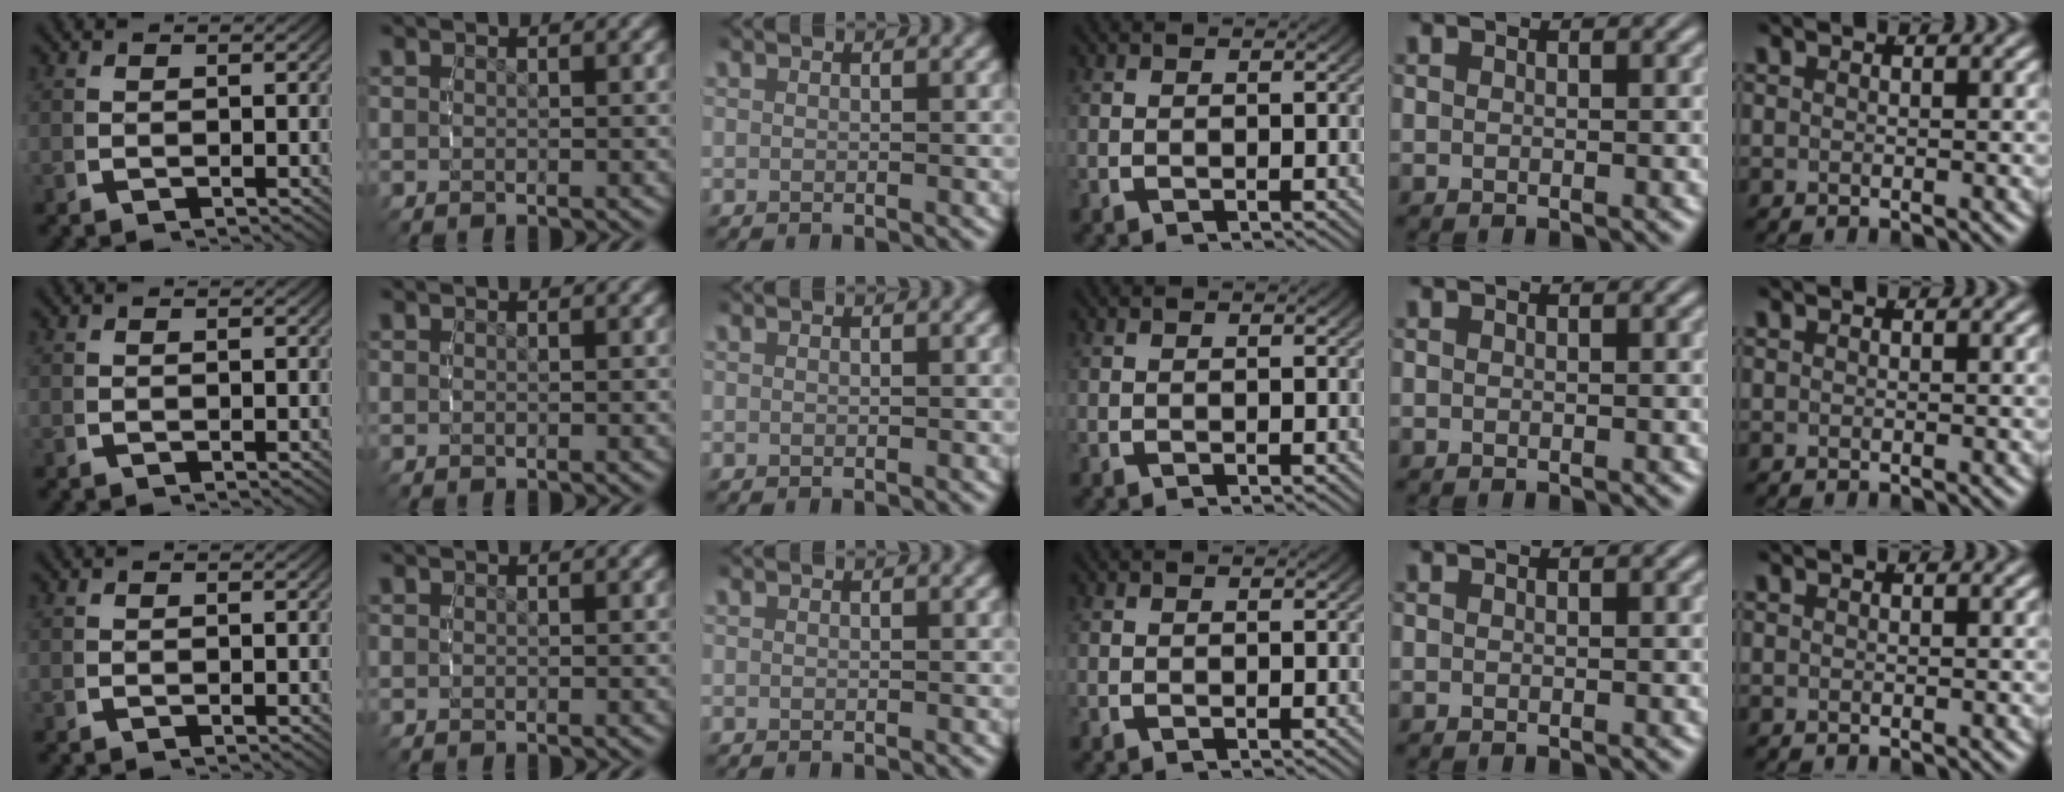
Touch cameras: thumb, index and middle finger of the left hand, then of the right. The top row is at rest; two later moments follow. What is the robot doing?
{"motion": "reach", "object": "plastic wrap"}